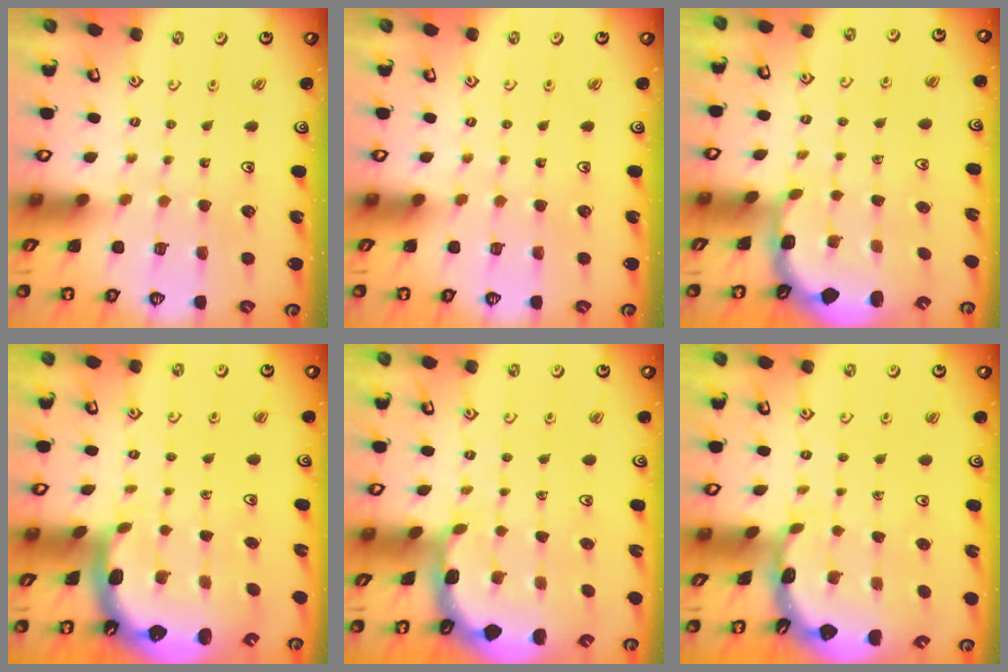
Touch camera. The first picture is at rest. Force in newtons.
{"total": 0.0}
{"total": 2.5, "press": 2.2, "slide": 1.2}
{"total": 3.4, "press": 2.5, "slide": 2.3}
{"total": 2.0, "press": 2.0, "slide": 0.3}
{"total": 1.8, "press": 1.8, "slide": 0.1}